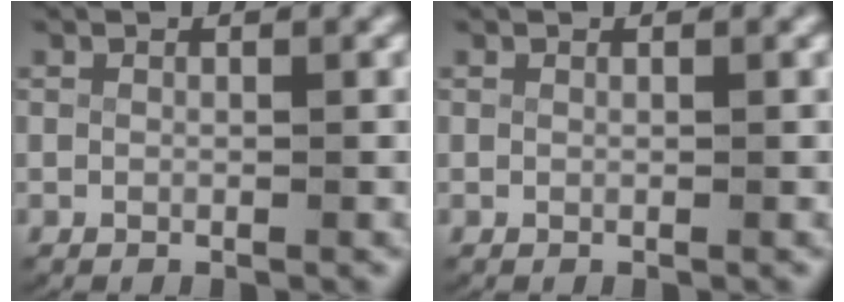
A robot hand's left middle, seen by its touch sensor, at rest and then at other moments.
{"total": 0.0}